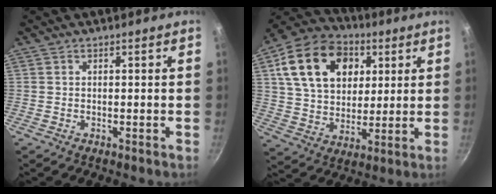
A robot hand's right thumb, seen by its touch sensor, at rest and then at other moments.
{"total": 20.9, "force": [6.8, 15.1, 12.8], "torque": [-0.200, 0.000, 0.112]}